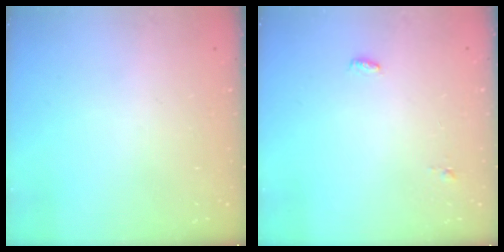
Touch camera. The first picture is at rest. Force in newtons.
{"total": 3.8, "press": 2.7, "slide": 2.6}